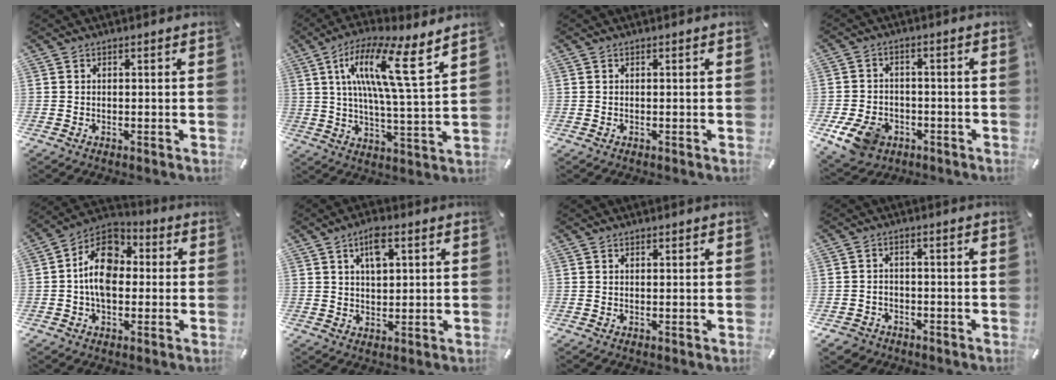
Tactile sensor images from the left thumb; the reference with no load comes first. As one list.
[{"total": 16.5, "force": [7.7, 3.4, 14.2], "torque": [-0.261, -0.024, 0.116]}, {"total": 0.0}, {"total": 8.9, "force": [-4.0, 6.7, 4.3], "torque": [-0.095, 0.021, -0.072]}, {"total": 12.9, "force": [-0.1, 9.1, 9.1], "torque": [-0.171, 0.012, -0.004]}, {"total": 6.3, "force": [2.9, 3.4, 4.4], "torque": [-0.062, -0.004, 0.046]}, {"total": 0.7, "force": [0.5, 0.4, 0.2], "torque": [-0.003, 0.000, 0.010]}, {"total": 3.8, "force": [-2.2, 3.1, 0.7], "torque": [-0.016, 0.011, -0.044]}]